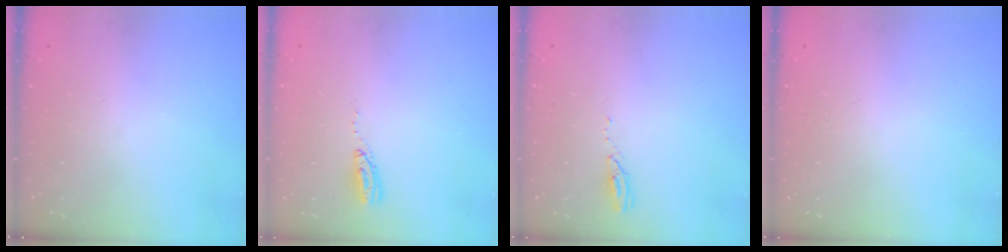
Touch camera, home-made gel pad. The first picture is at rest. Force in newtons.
{"total": 5.4, "press": 5.4, "slide": 0.3}
{"total": 3.7, "press": 3.6, "slide": 0.4}
{"total": 0.0}